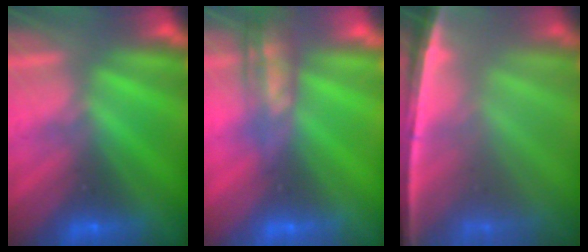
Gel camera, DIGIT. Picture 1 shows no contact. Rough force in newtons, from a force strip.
{"total": 2.9}
{"total": 7.0}